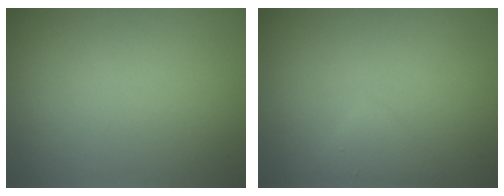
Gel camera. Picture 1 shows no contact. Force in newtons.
{"total": 1.7, "press": 1.7, "slide": 0.1}